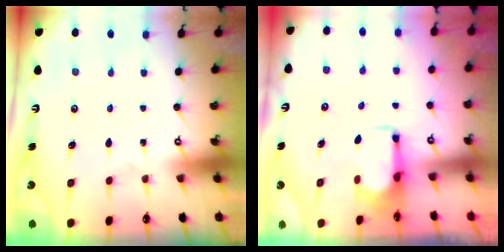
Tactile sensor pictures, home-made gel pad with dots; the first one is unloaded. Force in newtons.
{"total": 1.9, "press": 1.8, "slide": 0.7}